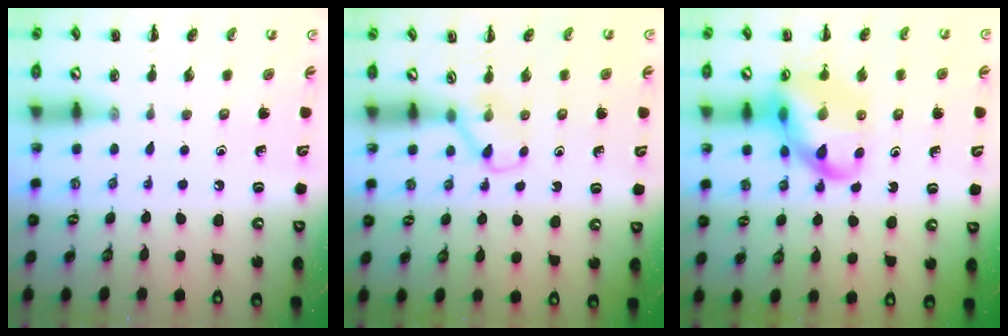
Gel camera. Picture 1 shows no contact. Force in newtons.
{"total": 3.0, "press": 2.8, "slide": 0.9}
{"total": 14.8, "press": 14.5, "slide": 3.1}